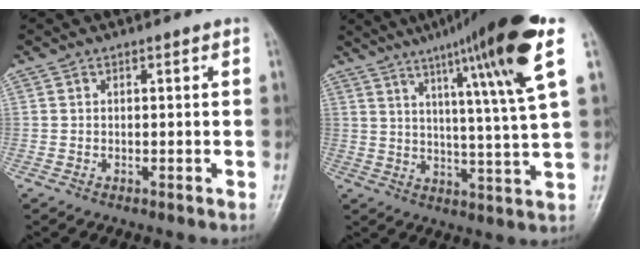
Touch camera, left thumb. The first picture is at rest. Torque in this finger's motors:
{"motor_torque": [1.07, 0.30, 1.71, -1.06, 0.47]}